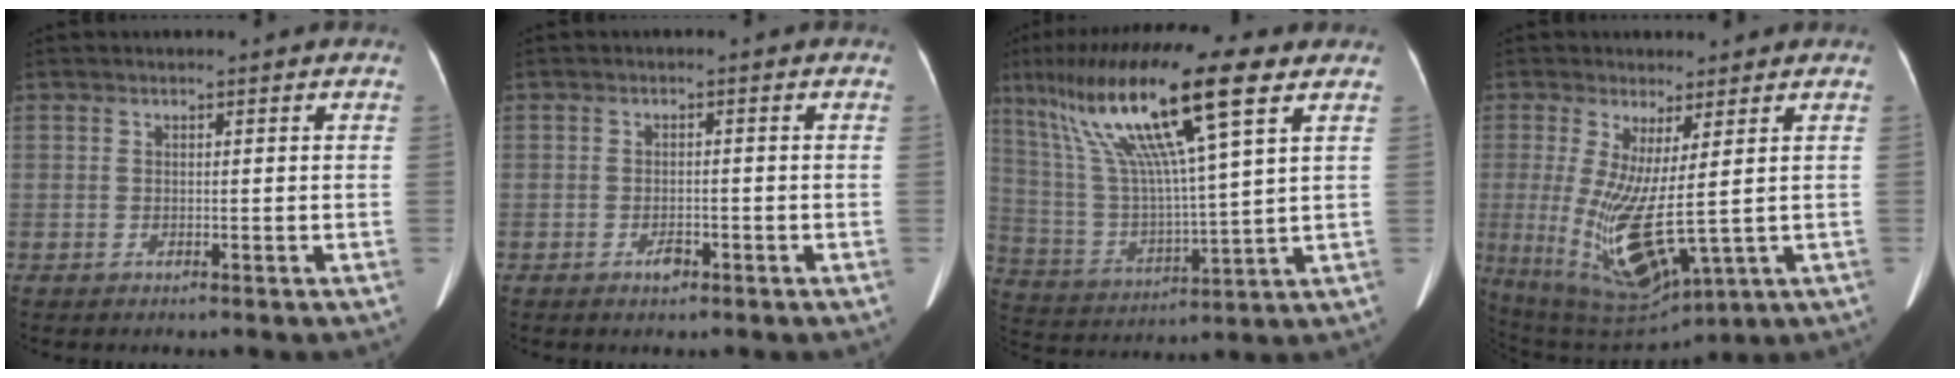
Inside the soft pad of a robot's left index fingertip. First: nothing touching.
{"total": 1.4, "force": [-1.0, 0.6, 0.8], "torque": [-0.017, 0.000, -0.014]}
{"total": 20.3, "force": [10.6, 1.4, 17.2], "torque": [-0.348, 0.028, 0.190]}
{"total": 11.7, "force": [-0.4, 2.5, 11.5], "torque": [-0.228, -0.031, 0.012]}